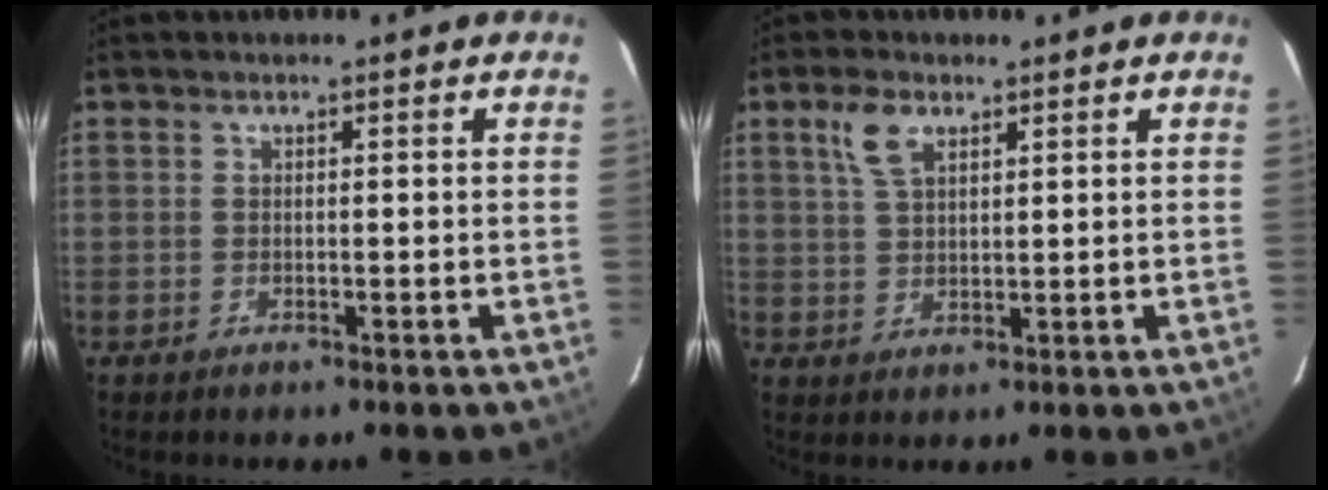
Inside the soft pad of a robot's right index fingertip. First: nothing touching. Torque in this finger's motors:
{"motor_torque": [0.08, 0.00, 0.09, 0.06]}